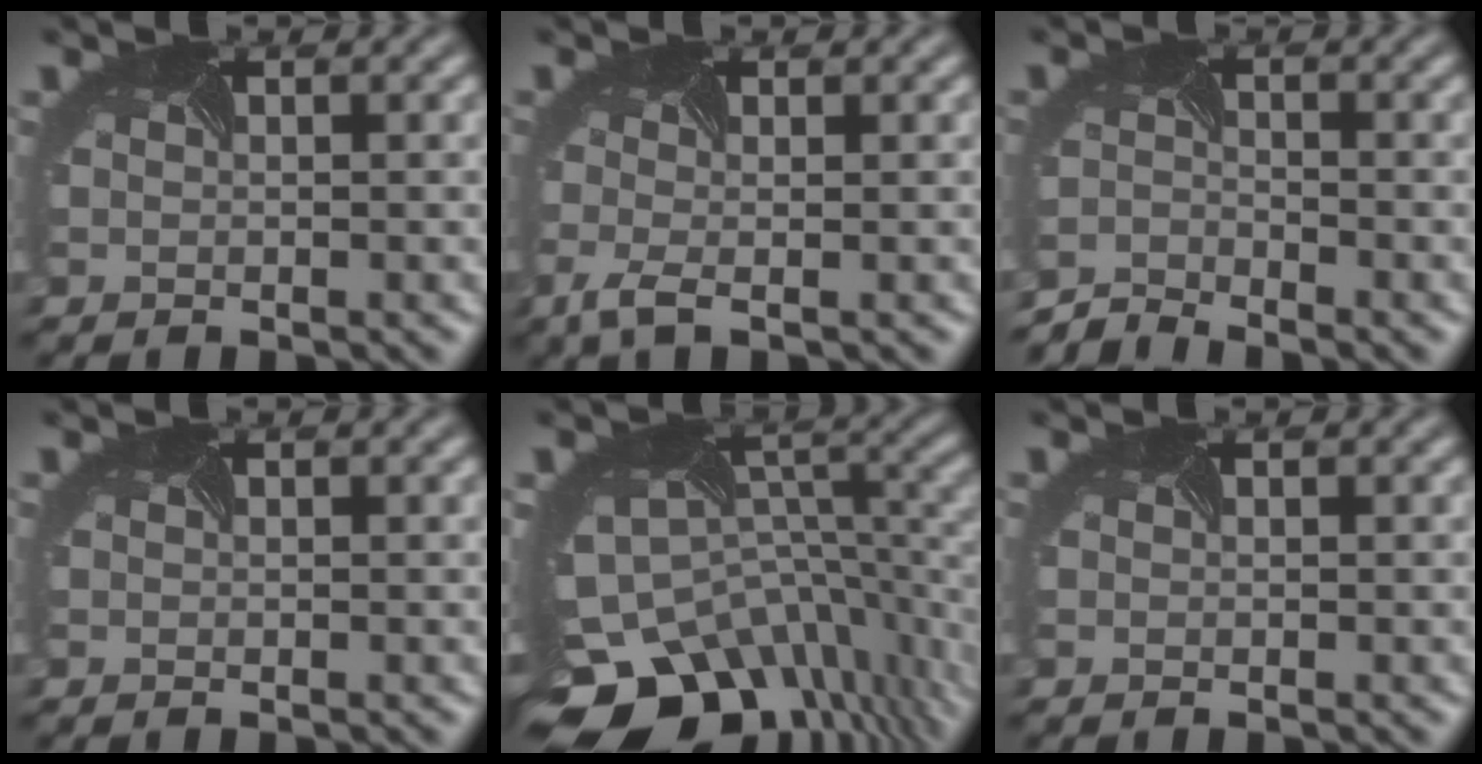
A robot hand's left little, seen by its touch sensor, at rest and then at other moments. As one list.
[{"total": 1.9, "force": [-1.1, 0.2, 1.6], "torque": [-0.046, -0.001, -0.028]}, {"total": 3.6, "force": [-3.5, -0.4, -0.8], "torque": [0.003, -0.006, -0.070]}, {"total": 0.0}, {"total": 13.7, "force": [-8.3, 8.3, 7.2], "torque": [-0.163, -0.037, -0.102]}, {"total": 0.0}]